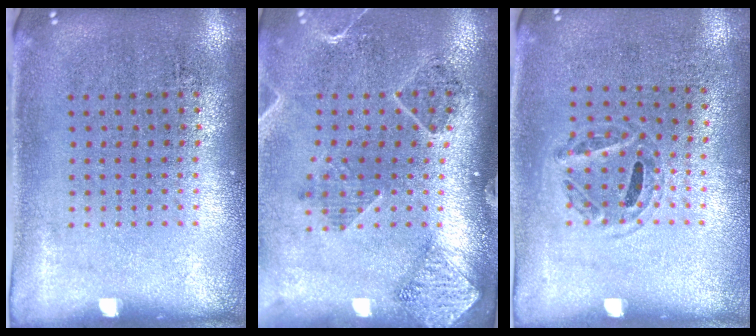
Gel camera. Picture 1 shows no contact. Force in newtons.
{"total": 1.5, "press": 1.5, "slide": 0.2}
{"total": 1.0, "press": 0.7, "slide": 0.7}